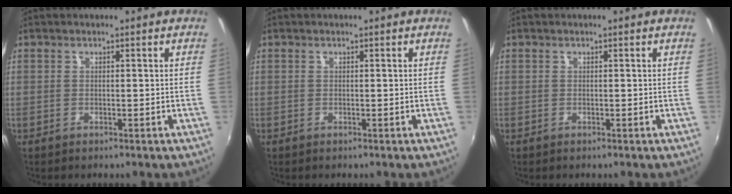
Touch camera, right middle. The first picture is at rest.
{"total": 0.0}
{"total": 0.0}